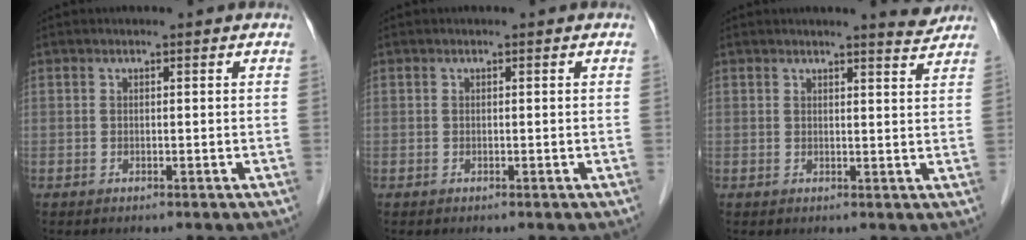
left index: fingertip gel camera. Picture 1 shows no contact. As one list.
[{"total": 0.0}, {"total": 3.0, "force": [2.9, -0.2, 0.6], "torque": [-0.013, -0.017, 0.030]}]